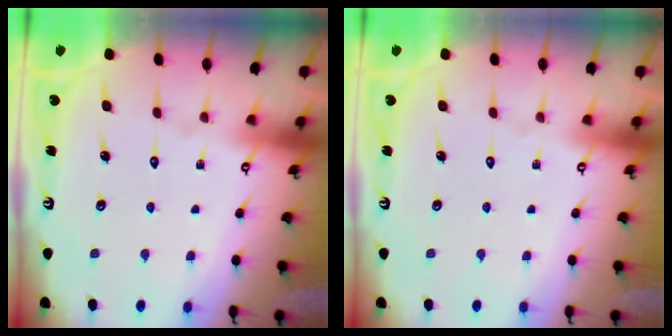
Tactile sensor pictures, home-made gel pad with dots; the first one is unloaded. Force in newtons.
{"total": 0.0}